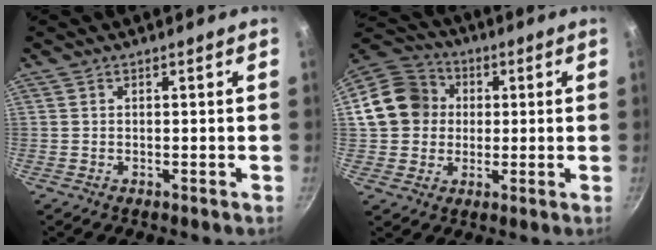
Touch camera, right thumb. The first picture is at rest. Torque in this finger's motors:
{"motor_torque": [-0.49, 0.61, 0.55, -0.60, 0.06]}